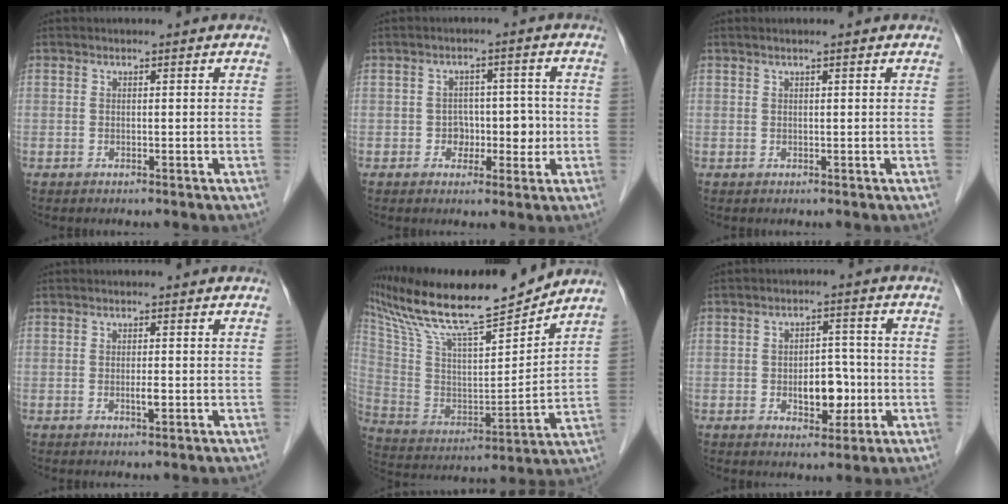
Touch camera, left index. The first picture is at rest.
{"total": 4.5, "force": [-0.8, 3.3, 2.9], "torque": [-0.030, 0.018, -0.008]}
{"total": 1.7, "force": [1.4, 0.0, 1.1], "torque": [-0.016, 0.018, 0.021]}
{"total": 1.0, "force": [-0.1, 0.1, 1.0], "torque": [-0.019, -0.003, -0.001]}
{"total": 21.3, "force": [18.6, 1.6, 10.1], "torque": [-0.193, 0.001, 0.324]}
{"total": 5.7, "force": [-1.3, 3.3, 4.5], "torque": [-0.064, 0.007, -0.013]}